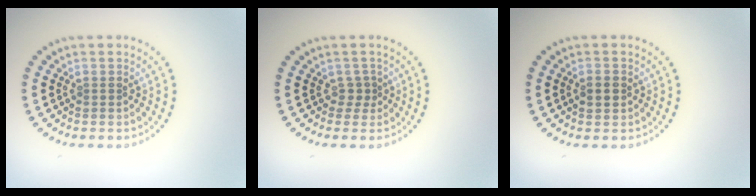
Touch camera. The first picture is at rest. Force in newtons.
{"total": 1.0, "press": 0.8, "slide": 0.6}
{"total": 2.1, "press": 2.1, "slide": 0.2}